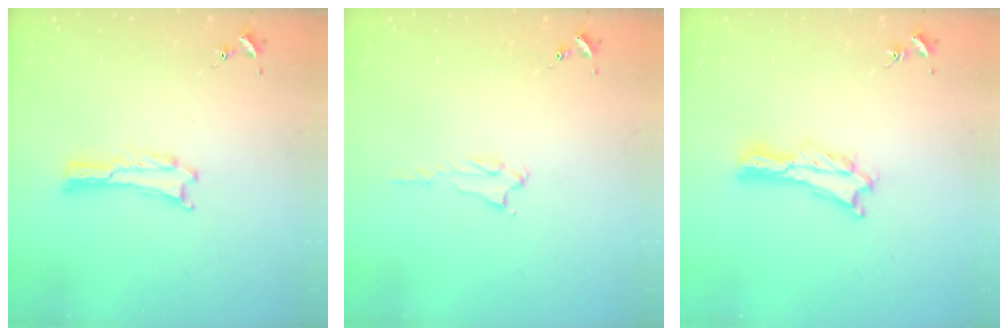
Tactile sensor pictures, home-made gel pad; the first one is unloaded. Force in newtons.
{"total": 2.2, "press": 2.2, "slide": 0.4}
{"total": 1.8, "press": 1.8, "slide": 0.2}